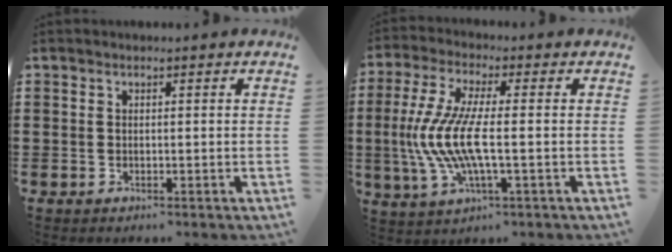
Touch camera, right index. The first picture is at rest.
{"total": 9.3, "force": [-1.6, 2.0, 8.9], "torque": [-0.210, -0.022, -0.040]}